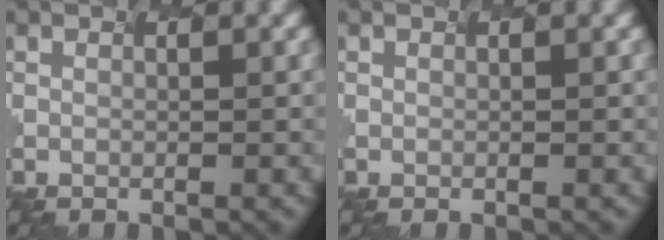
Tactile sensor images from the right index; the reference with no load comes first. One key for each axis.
{"total": 0.0}